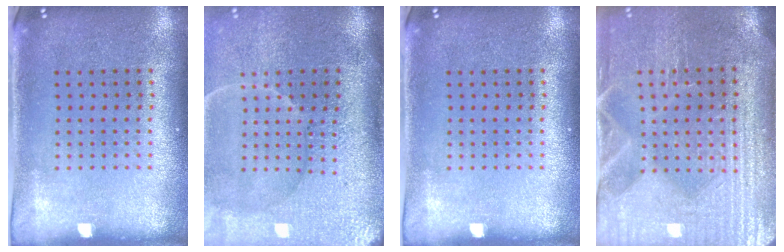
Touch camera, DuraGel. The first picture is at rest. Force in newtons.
{"total": 4.5, "press": 3.8, "slide": 2.5}
{"total": 0.0}
{"total": 4.2, "press": 3.8, "slide": 1.7}